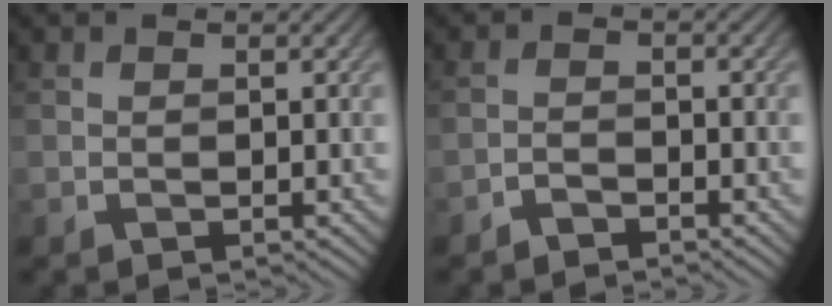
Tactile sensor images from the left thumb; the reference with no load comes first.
{"total": 1.7, "force": [-1.7, 0.1, 0.4], "torque": [-0.006, 0.005, -0.038]}